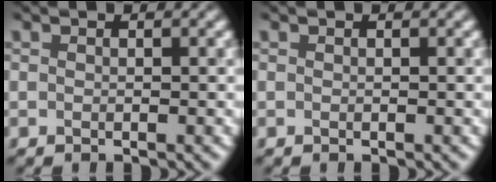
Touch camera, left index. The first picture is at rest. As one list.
[{"total": 0.0}]